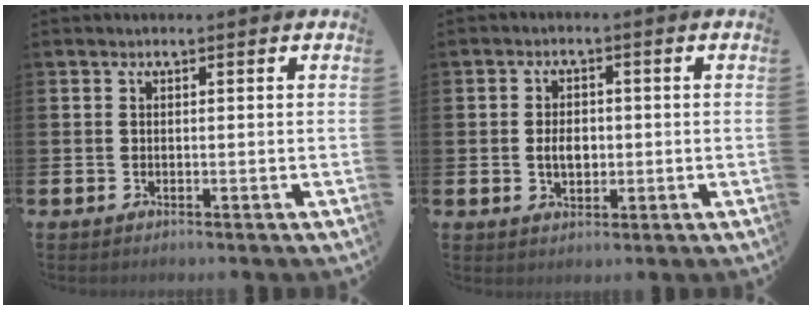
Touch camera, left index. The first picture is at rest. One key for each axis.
{"total": 3.4, "fx": -0.1, "fy": 2.4, "fz": 2.5, "tx": -0.025, "ty": -0.002, "tz": -0.010}